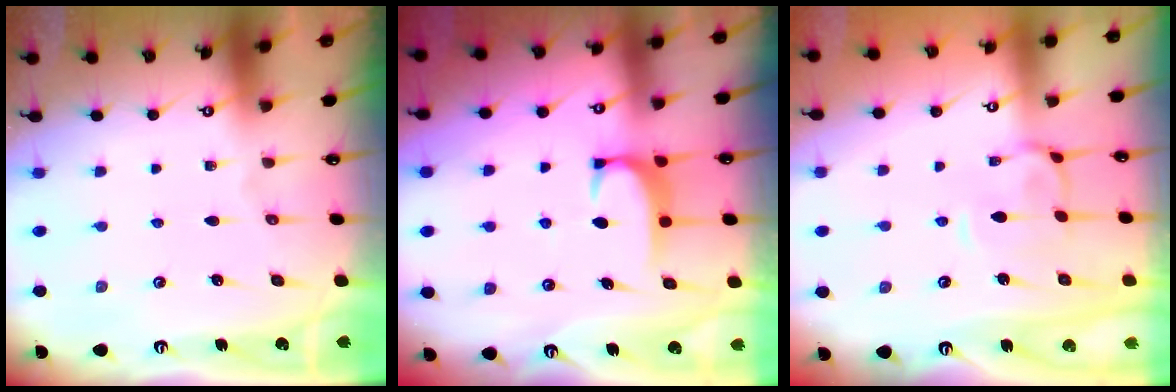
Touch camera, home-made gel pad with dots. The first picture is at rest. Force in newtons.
{"total": 1.7, "press": 1.6, "slide": 0.5}
{"total": 0.8, "press": 0.4, "slide": 0.7}